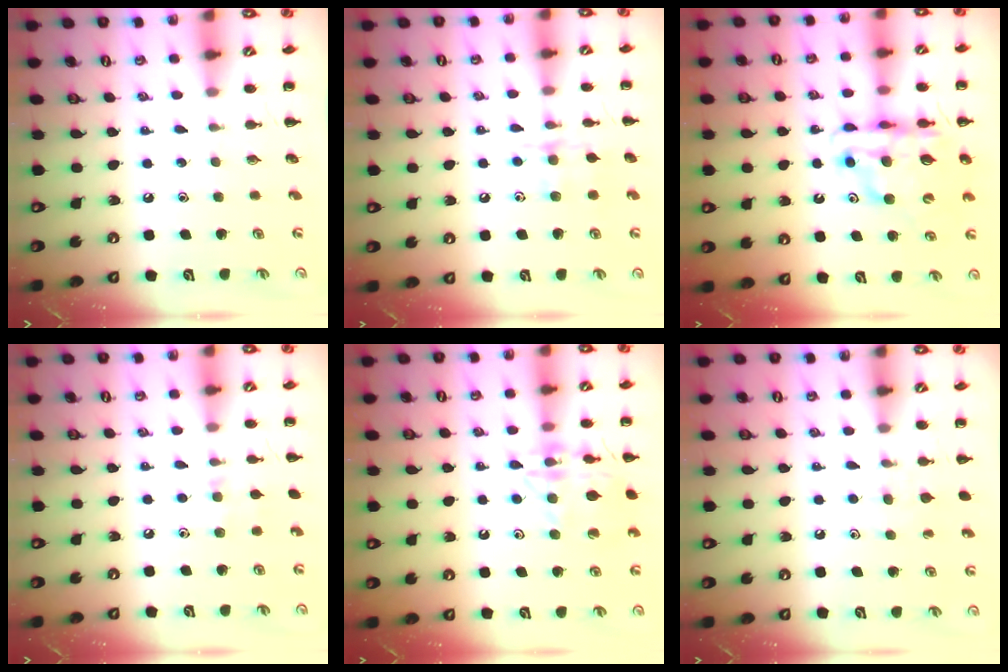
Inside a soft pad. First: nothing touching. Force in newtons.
{"total": 9.0, "press": 9.0, "slide": 0.6}
{"total": 15.3, "press": 14.8, "slide": 4.1}
{"total": 6.7, "press": 6.4, "slide": 2.2}
{"total": 15.4, "press": 15.4, "slide": 0.8}
{"total": 5.7, "press": 5.4, "slide": 2.0}